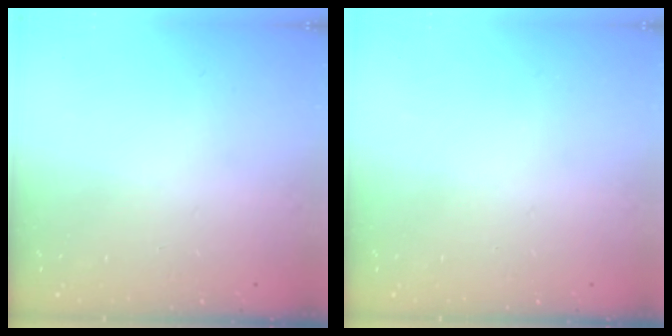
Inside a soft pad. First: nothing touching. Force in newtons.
{"total": 0.0}